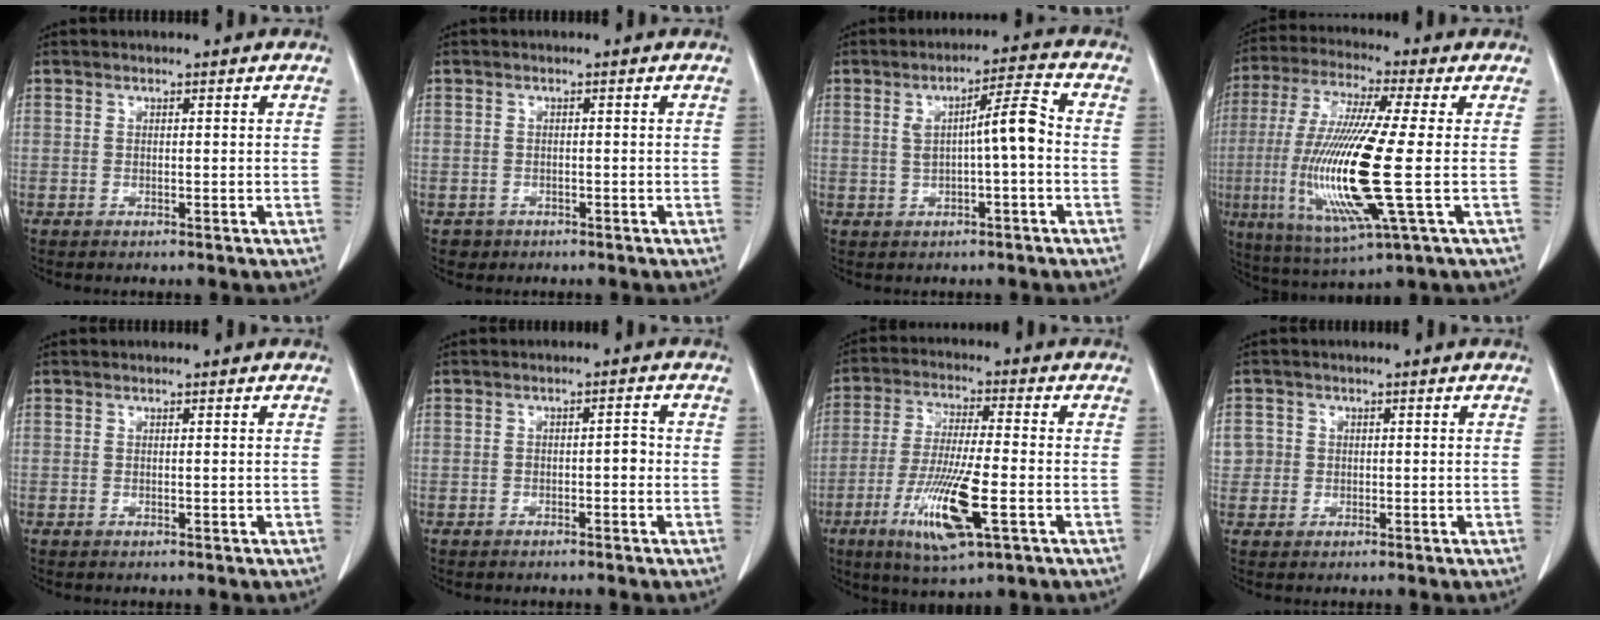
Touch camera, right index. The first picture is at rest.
{"total": 1.8, "force": [-0.8, 1.6, -0.1], "torque": [0.003, 0.007, -0.011]}
{"total": 6.6, "force": [0.0, 0.6, 6.6], "torque": [-0.105, 0.017, 0.000]}
{"total": 18.3, "force": [-2.6, 1.0, 18.0], "torque": [-0.383, -0.019, -0.050]}
{"total": 0.0}
{"total": 1.9, "force": [-0.5, 0.8, 1.6], "torque": [-0.019, 0.007, -0.008]}
{"total": 12.8, "force": [-4.7, 1.6, 11.8], "torque": [-0.231, -0.025, -0.082]}
{"total": 3.1, "force": [0.3, 3.0, 0.2], "torque": [0.013, 0.008, 0.006]}